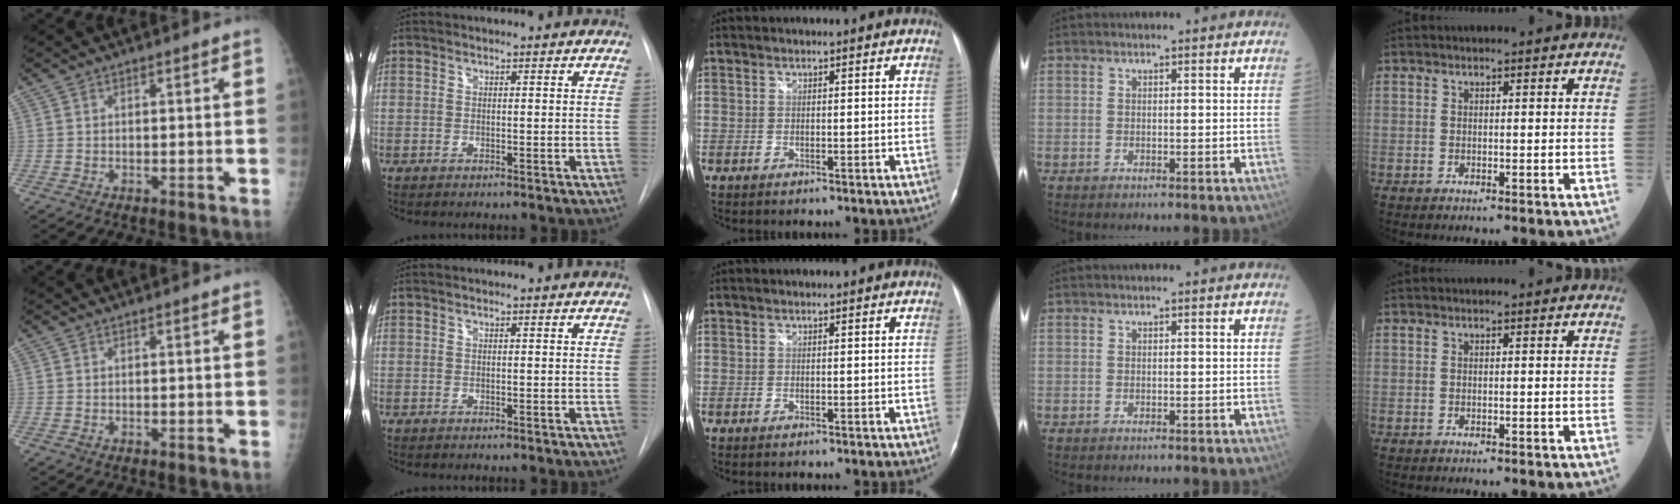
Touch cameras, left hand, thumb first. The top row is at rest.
{}